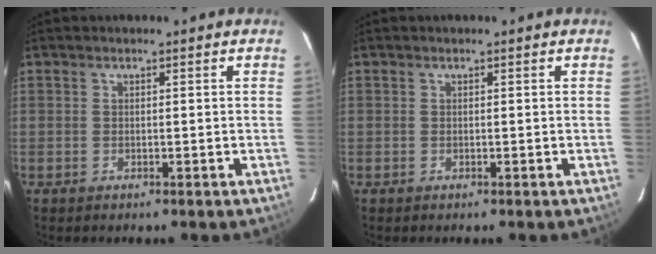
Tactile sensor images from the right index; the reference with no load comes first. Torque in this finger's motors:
{"motor_torque": [0.00, 0.00, 0.00, 0.00]}